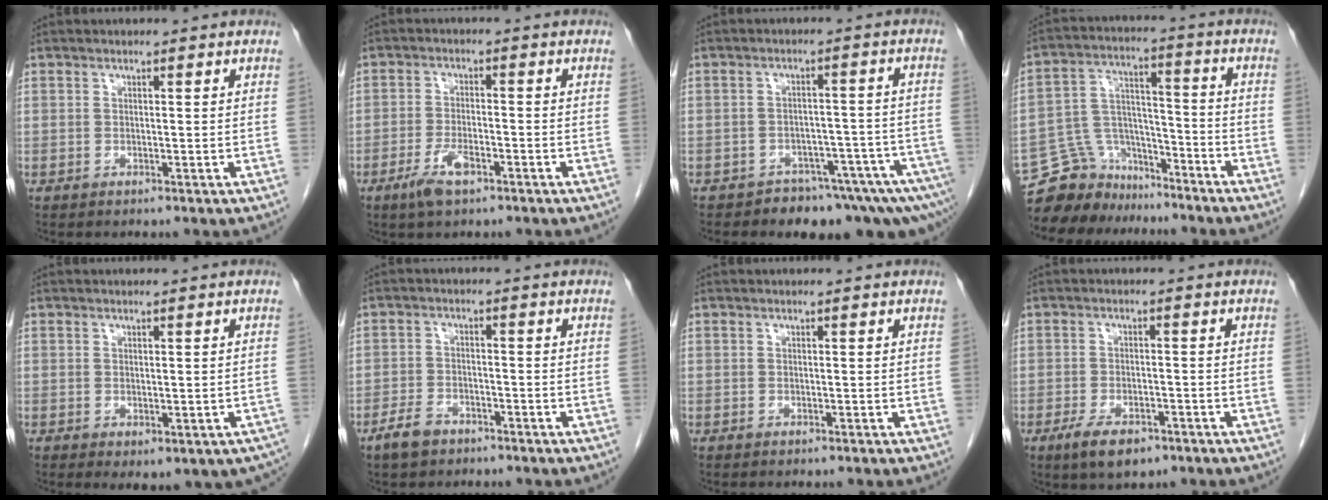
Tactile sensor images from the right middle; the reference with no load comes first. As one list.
[{"total": 4.6, "force": [-2.7, 1.5, 3.4], "torque": [-0.071, -0.002, -0.047]}, {"total": 9.5, "force": [-8.2, 3.2, 3.6], "torque": [-0.019, 0.027, -0.105]}, {"total": 11.2, "force": [-9.9, 5.2, 0.8], "torque": [-0.025, 0.050, -0.175]}, {"total": 8.6, "force": [-5.2, 4.6, 5.1], "torque": [-0.060, -0.009, -0.058]}, {"total": 4.1, "force": [-3.0, 2.1, 1.7], "torque": [-0.040, 0.002, -0.051]}, {"total": 0.0}, {"total": 5.6, "force": [-3.6, 2.4, 3.6], "torque": [-0.070, -0.005, -0.055]}]